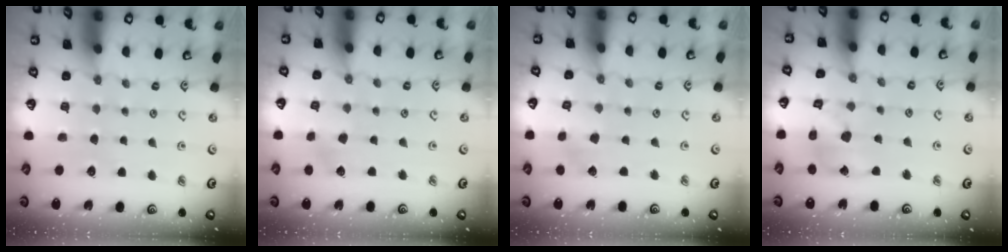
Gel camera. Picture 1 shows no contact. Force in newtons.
{"total": 2.0, "press": 1.9, "slide": 0.3}
{"total": 2.2, "press": 2.2, "slide": 0.2}
{"total": 10.8, "press": 10.7, "slide": 1.4}